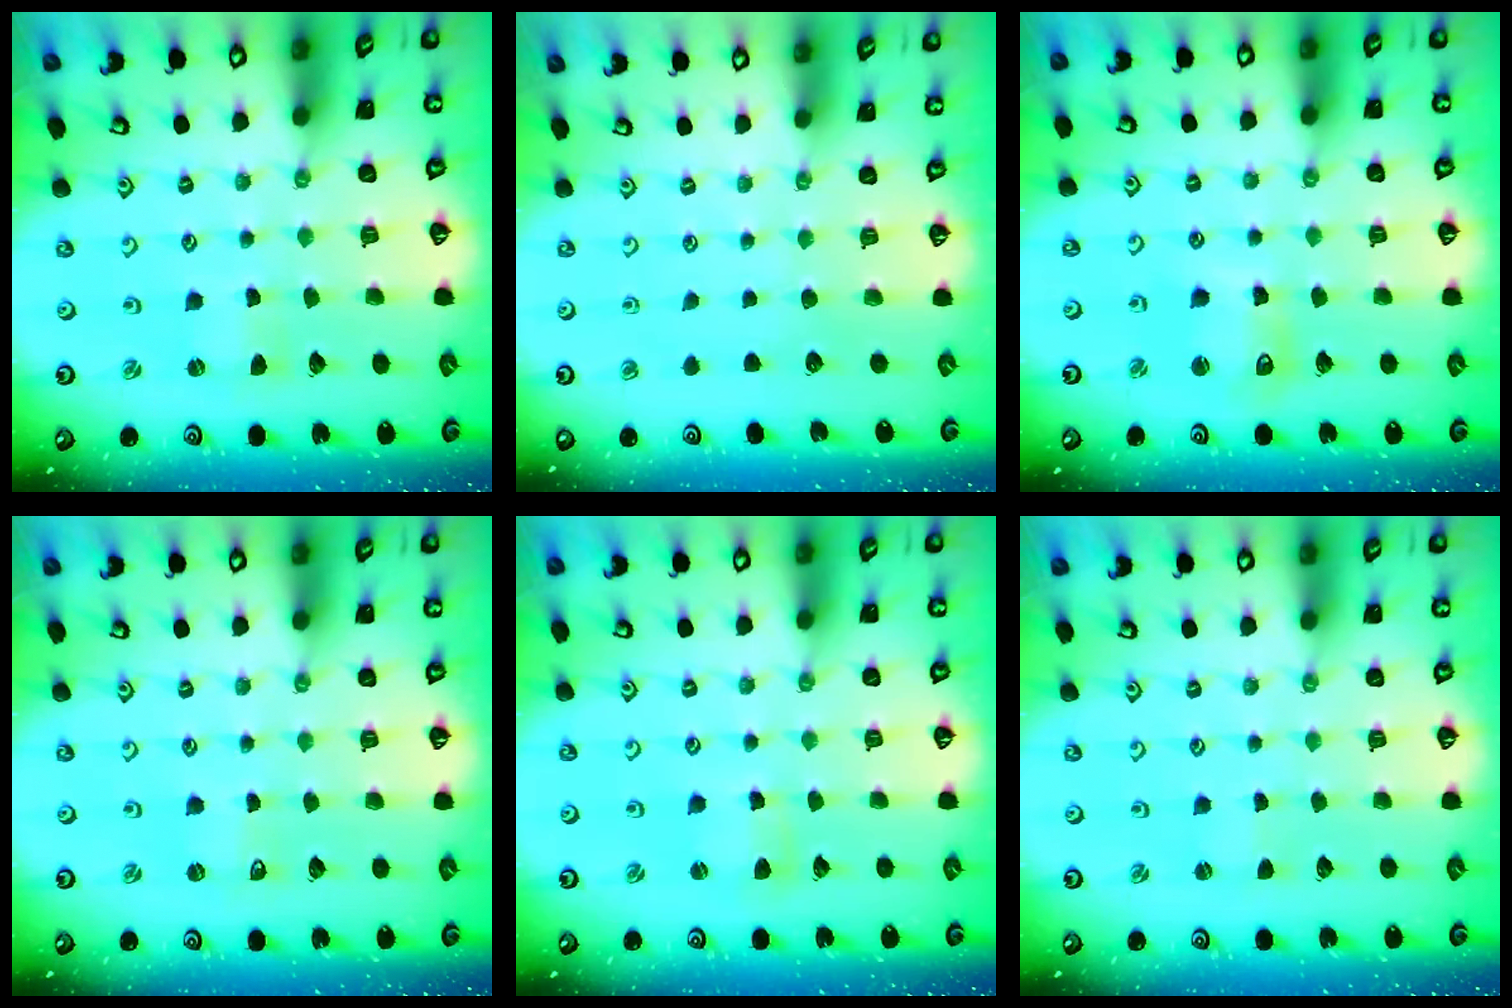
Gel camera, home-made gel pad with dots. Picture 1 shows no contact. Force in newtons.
{"total": 0.0}
{"total": 8.2, "press": 8.0, "slide": 1.6}
{"total": 0.0}
{"total": 2.5, "press": 2.5, "slide": 0.3}
{"total": 0.0}